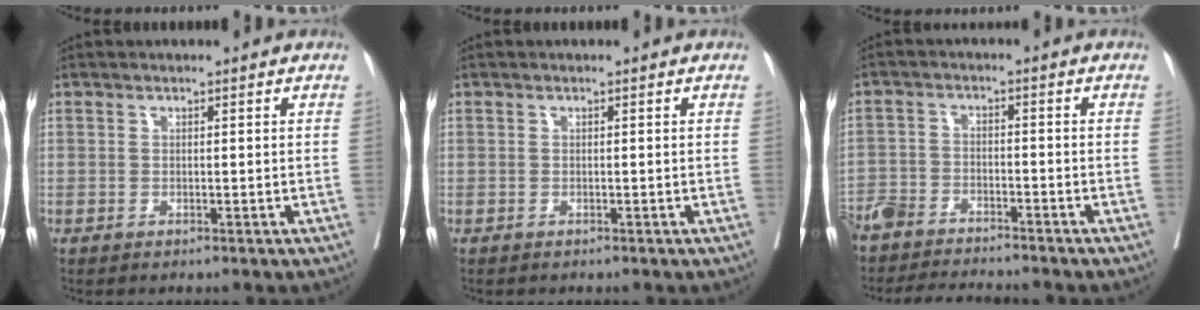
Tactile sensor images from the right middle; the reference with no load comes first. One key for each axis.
{"total": 0.0}
{"total": 9.8, "fx": -9.4, "fy": 1.2, "fz": 2.6, "tx": -0.037, "ty": 0.001, "tz": -0.153}